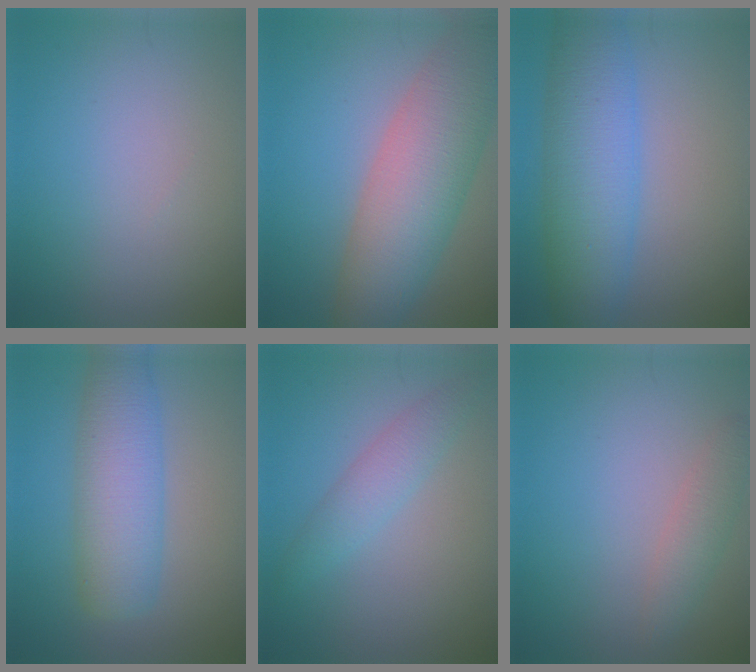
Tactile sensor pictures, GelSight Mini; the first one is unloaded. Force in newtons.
{"total": 9.3, "press": 9.3, "slide": 0.6}
{"total": 8.5, "press": 8.5, "slide": 0.1}
{"total": 6.5, "press": 6.5, "slide": 0.2}
{"total": 2.5, "press": 2.5, "slide": 0.1}
{"total": 2.1, "press": 2.1, "slide": 0.1}